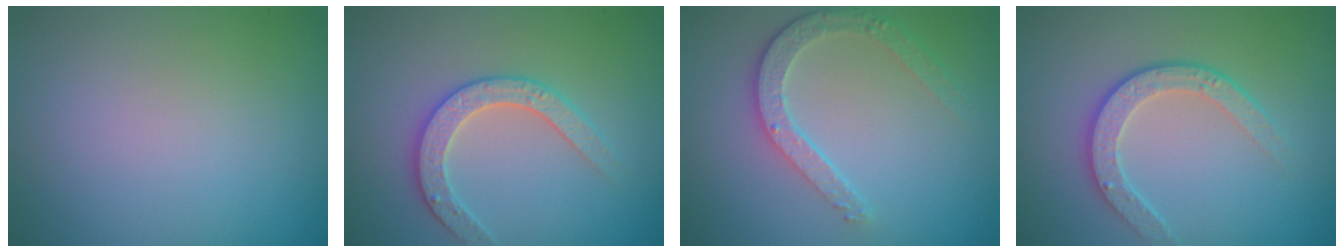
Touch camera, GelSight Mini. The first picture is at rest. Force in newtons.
{"total": 3.0, "press": 2.9, "slide": 0.5}
{"total": 3.6, "press": 2.9, "slide": 2.1}
{"total": 3.4, "press": 2.9, "slide": 1.8}